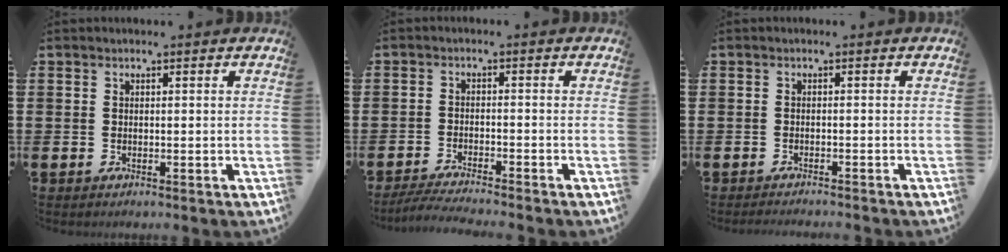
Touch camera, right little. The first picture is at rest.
{"total": 2.8, "force": [-2.6, -0.2, 1.0], "torque": [-0.016, 0.000, -0.050]}
{"total": 0.9, "force": [-0.9, -0.2, 0.1], "torque": [-0.002, -0.001, -0.019]}